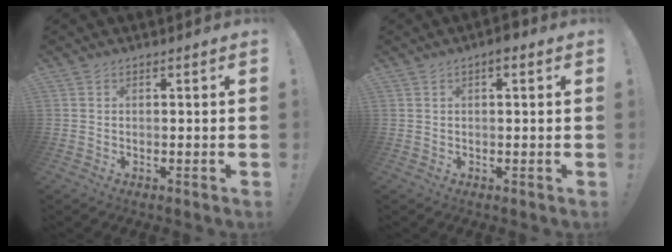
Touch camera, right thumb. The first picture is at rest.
{"total": 2.5, "force": [0.9, 0.7, 2.2], "torque": [-0.019, -0.004, 0.010]}